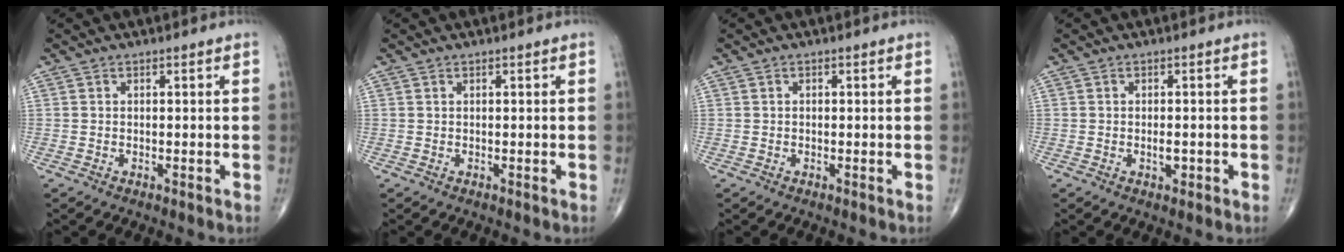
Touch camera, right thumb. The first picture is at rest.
{"total": 0.0}
{"total": 0.0}
{"total": 1.8, "force": [-0.5, 0.9, 1.4], "torque": [-0.021, 0.000, -0.008]}